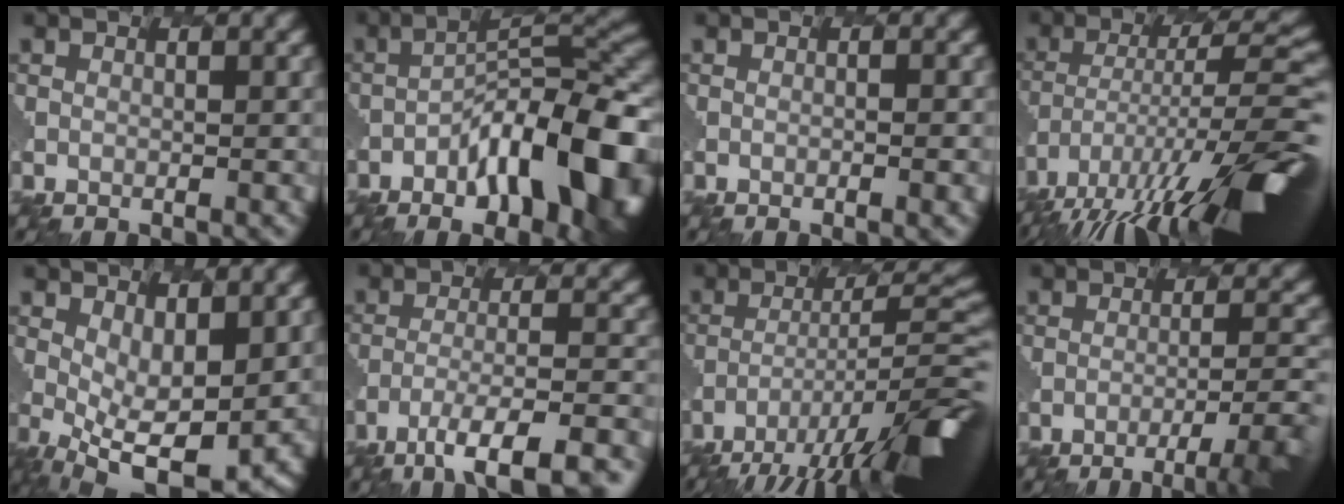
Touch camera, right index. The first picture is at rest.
{"total": 15.1, "force": [-5.4, 6.5, 12.5], "torque": [-0.171, -0.006, -0.079]}
{"total": 1.3, "force": [-0.3, 0.3, 1.3], "torque": [-0.016, 0.007, -0.004]}
{"total": 15.0, "force": [-8.4, 3.9, 11.8], "torque": [-0.226, -0.009, -0.146]}
{"total": 5.9, "force": [0.2, 2.3, 5.4], "torque": [-0.126, -0.029, 0.011]}
{"total": 9.6, "force": [-6.4, 2.4, 6.7], "torque": [-0.133, -0.009, -0.101]}
{"total": 14.0, "force": [-8.6, 3.1, 10.6], "torque": [-0.198, -0.007, -0.138]}
{"total": 6.7, "force": [-3.9, 1.5, 5.3], "torque": [-0.082, -0.012, -0.042]}